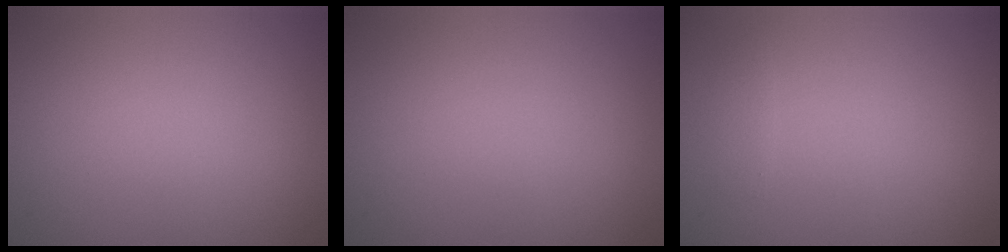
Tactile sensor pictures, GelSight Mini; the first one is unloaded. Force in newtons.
{"total": 0.0}
{"total": 0.6, "press": 0.6, "slide": 0.0}